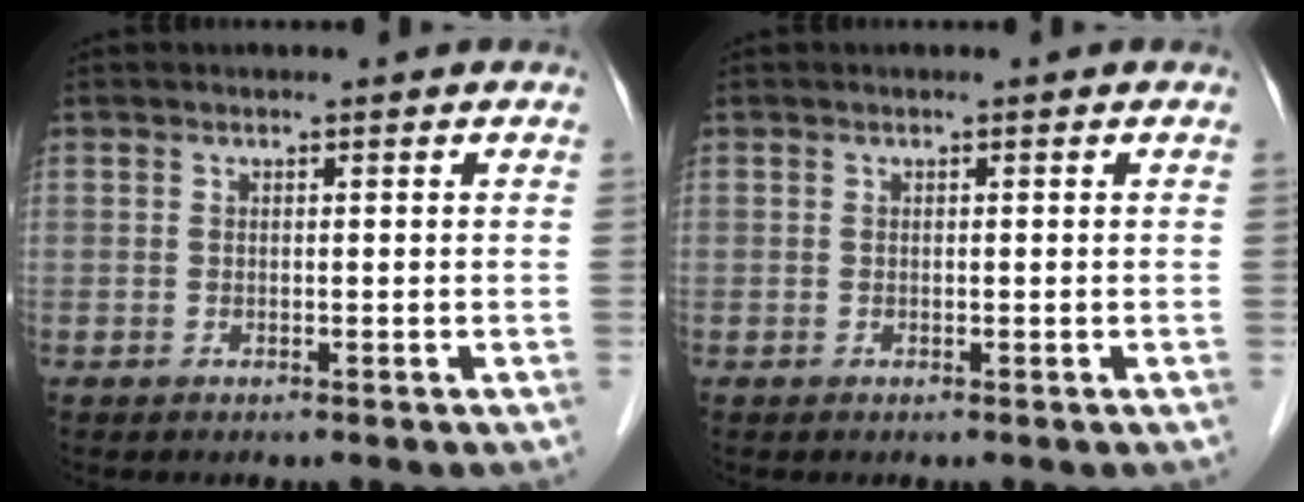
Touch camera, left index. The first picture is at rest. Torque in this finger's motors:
{"motor_torque": [-0.11, -0.10, -0.02, -0.01]}